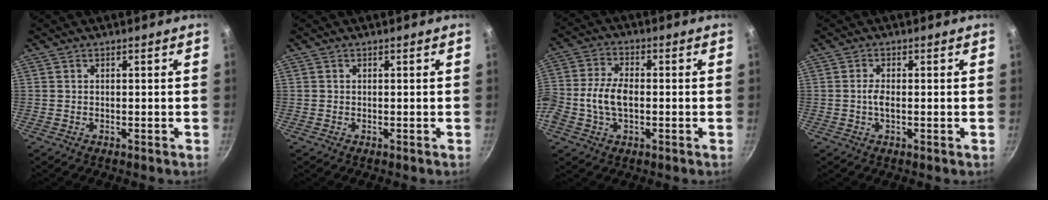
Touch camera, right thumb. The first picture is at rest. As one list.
[{"total": 0.0}, {"total": 8.2, "force": [-1.2, 5.1, 6.4], "torque": [-0.127, 0.025, -0.035]}, {"total": 2.0, "force": [-0.2, 0.6, 1.9], "torque": [-0.045, 0.002, -0.008]}]